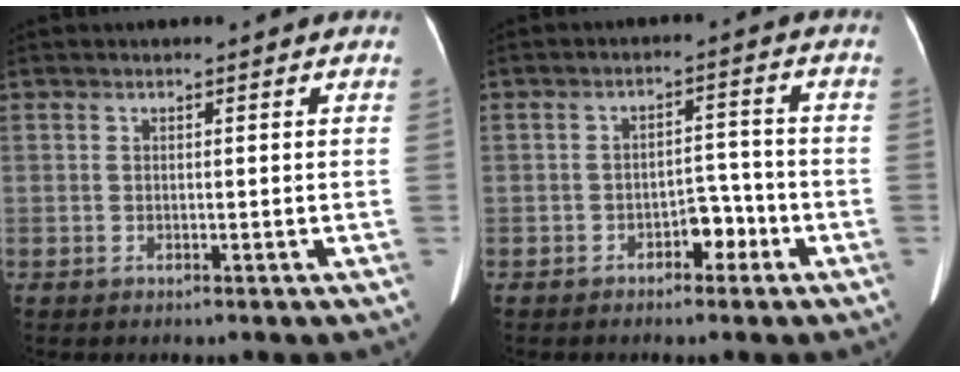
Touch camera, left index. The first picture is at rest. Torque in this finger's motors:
{"motor_torque": [-0.02, 0.01, 0.02, 0.00]}